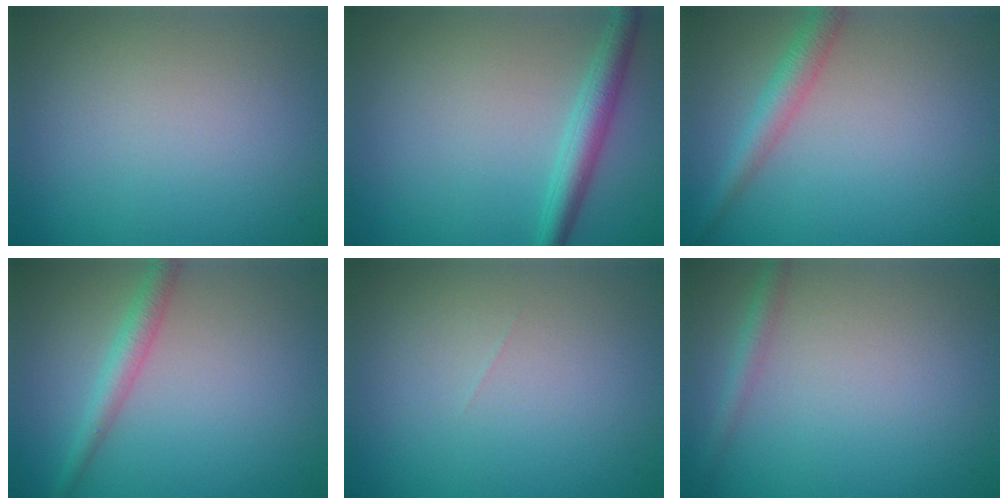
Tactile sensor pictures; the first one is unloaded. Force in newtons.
{"total": 3.0, "press": 3.0, "slide": 0.1}
{"total": 2.8, "press": 2.8, "slide": 0.2}
{"total": 2.5, "press": 2.5, "slide": 0.0}
{"total": 0.0}
{"total": 1.6, "press": 1.6, "slide": 0.1}